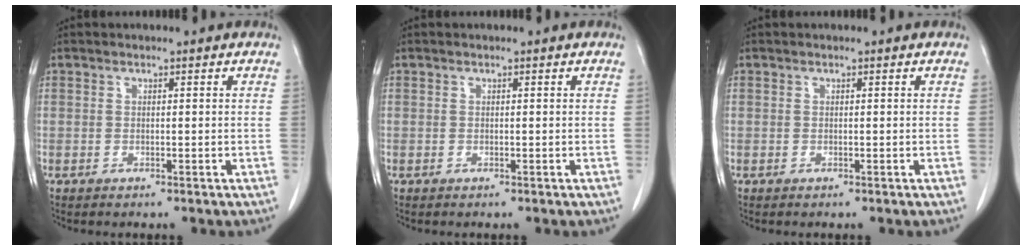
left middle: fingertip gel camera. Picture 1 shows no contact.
{"total": 0.0}
{"total": 0.0}